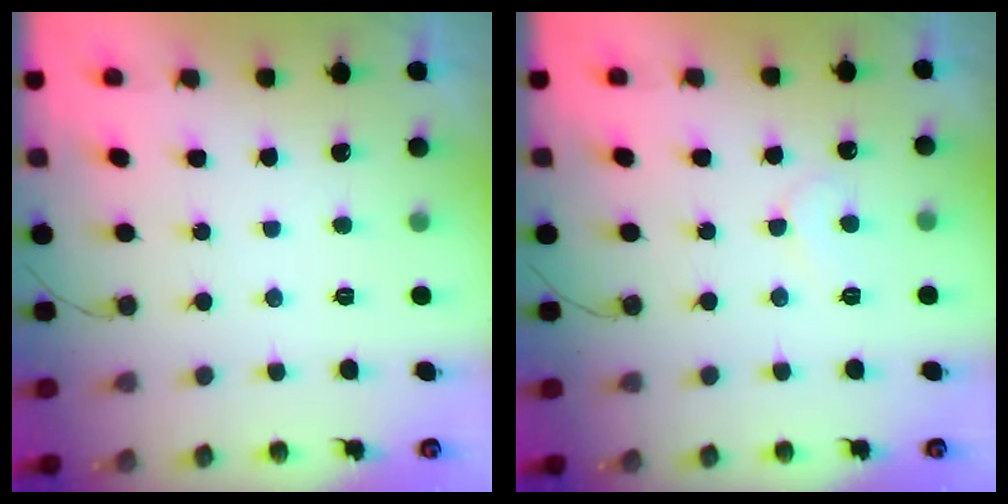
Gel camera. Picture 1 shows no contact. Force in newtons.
{"total": 5.9, "press": 5.9, "slide": 0.4}